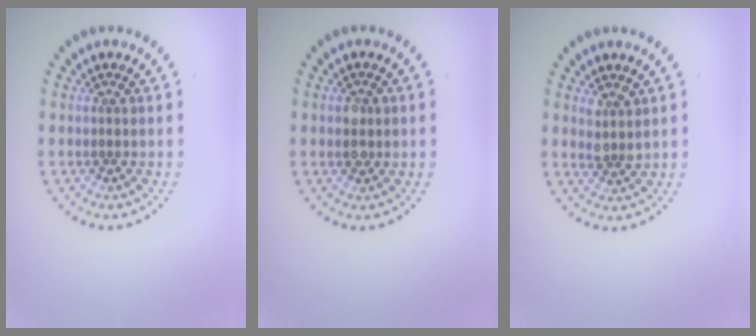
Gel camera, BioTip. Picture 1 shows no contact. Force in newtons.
{"total": 1.7, "press": 1.7, "slide": 0.1}
{"total": 1.7, "press": 1.5, "slide": 0.8}